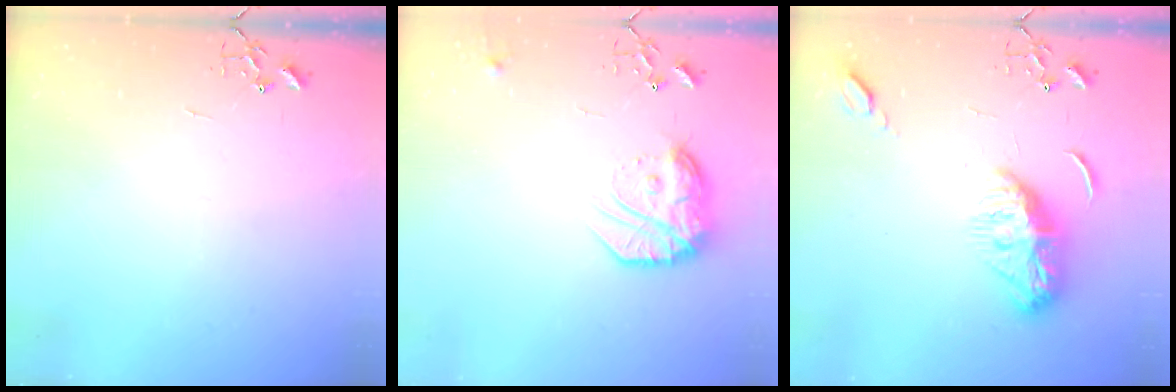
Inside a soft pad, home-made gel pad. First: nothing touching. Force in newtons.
{"total": 16.9, "press": 16.8, "slide": 1.4}
{"total": 11.3, "press": 11.3, "slide": 0.3}